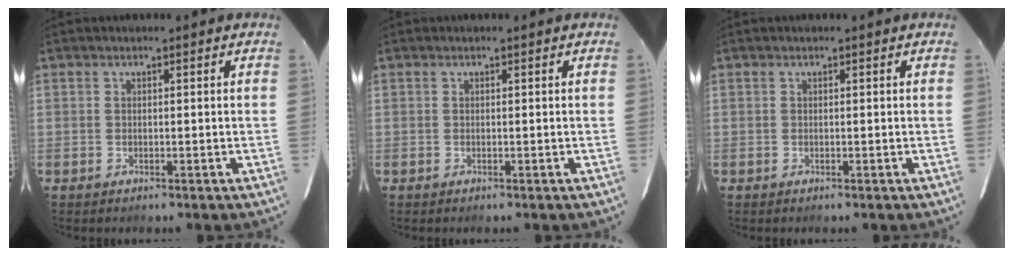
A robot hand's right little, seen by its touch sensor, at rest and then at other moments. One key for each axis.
{"total": 0.0}
{"total": 0.0}